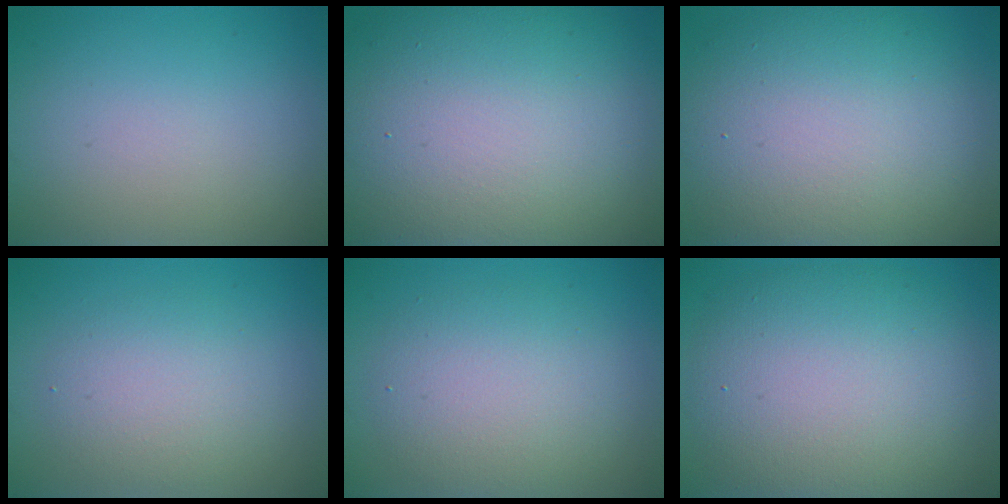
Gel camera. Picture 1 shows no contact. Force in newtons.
{"total": 17.9, "press": 17.8, "slide": 1.3}
{"total": 13.5, "press": 13.5, "slide": 0.9}
{"total": 3.3, "press": 3.3, "slide": 0.1}
{"total": 4.8, "press": 4.8, "slide": 0.4}
{"total": 10.4, "press": 10.4, "slide": 0.6}